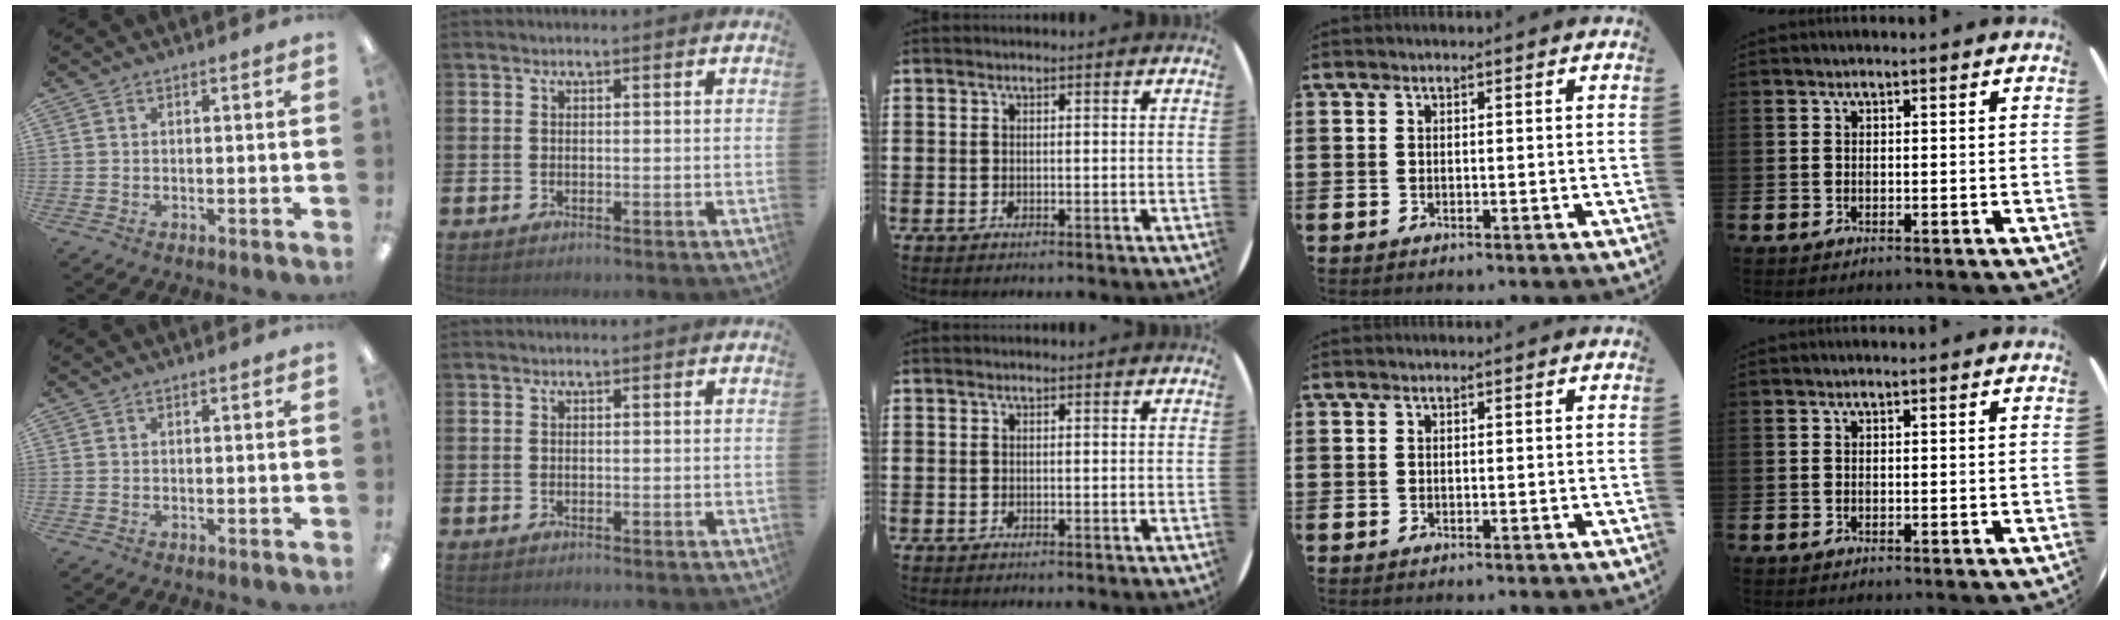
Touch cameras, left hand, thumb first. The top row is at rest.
{}